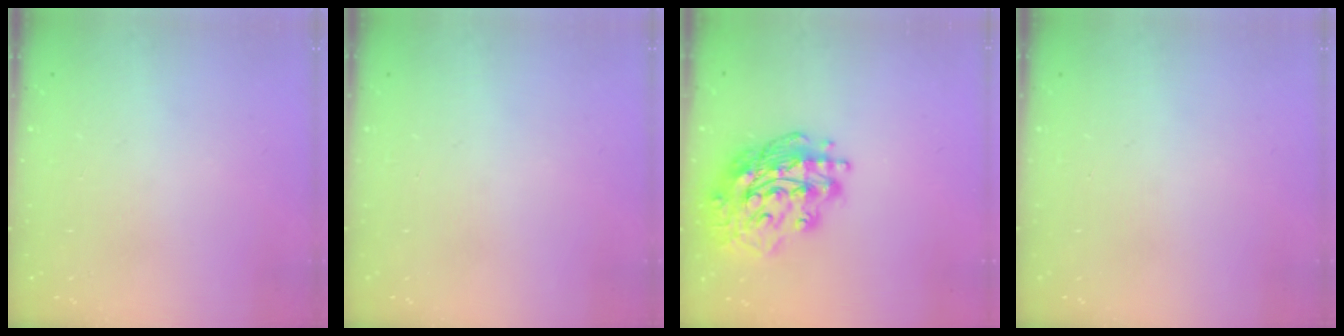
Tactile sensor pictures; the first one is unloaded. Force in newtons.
{"total": 0.0}
{"total": 18.0, "press": 17.9, "slide": 1.8}
{"total": 0.0}